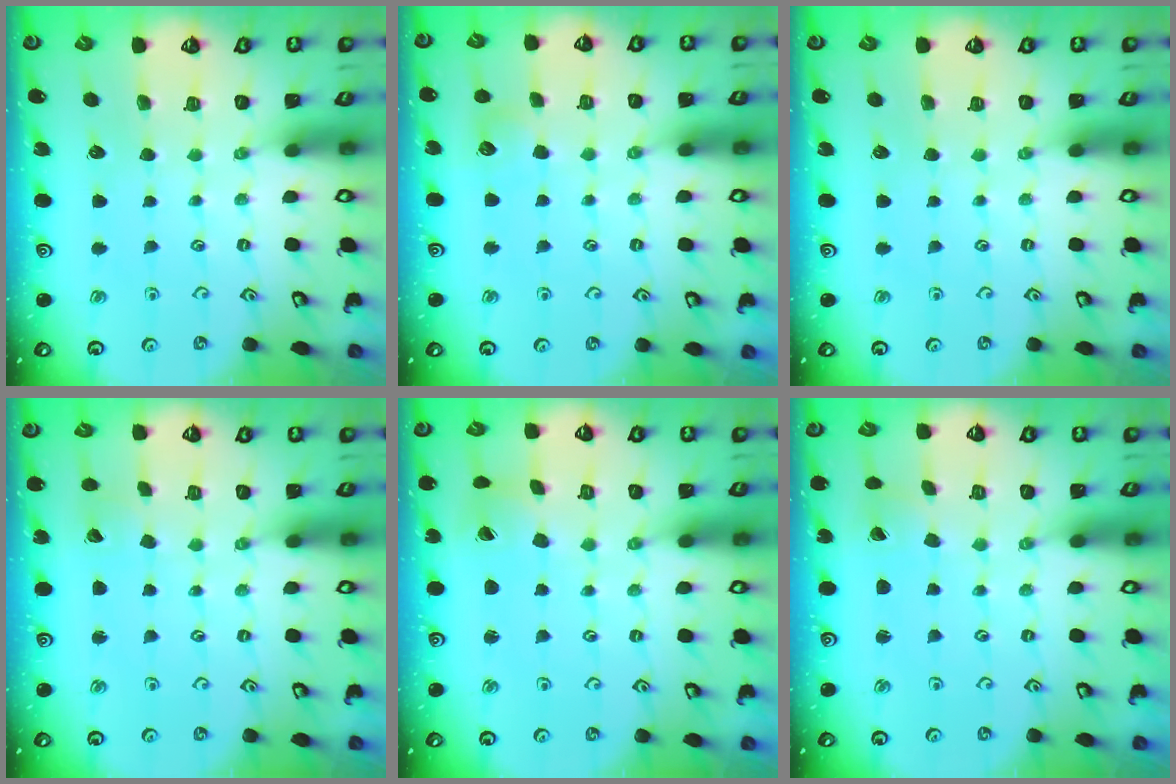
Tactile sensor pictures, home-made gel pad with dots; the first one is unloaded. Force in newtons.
{"total": 7.2, "press": 7.1, "slide": 0.8}
{"total": 0.0}
{"total": 2.4, "press": 2.4, "slide": 0.2}
{"total": 2.0, "press": 2.0, "slide": 0.3}
{"total": 1.3, "press": 1.3, "slide": 0.1}